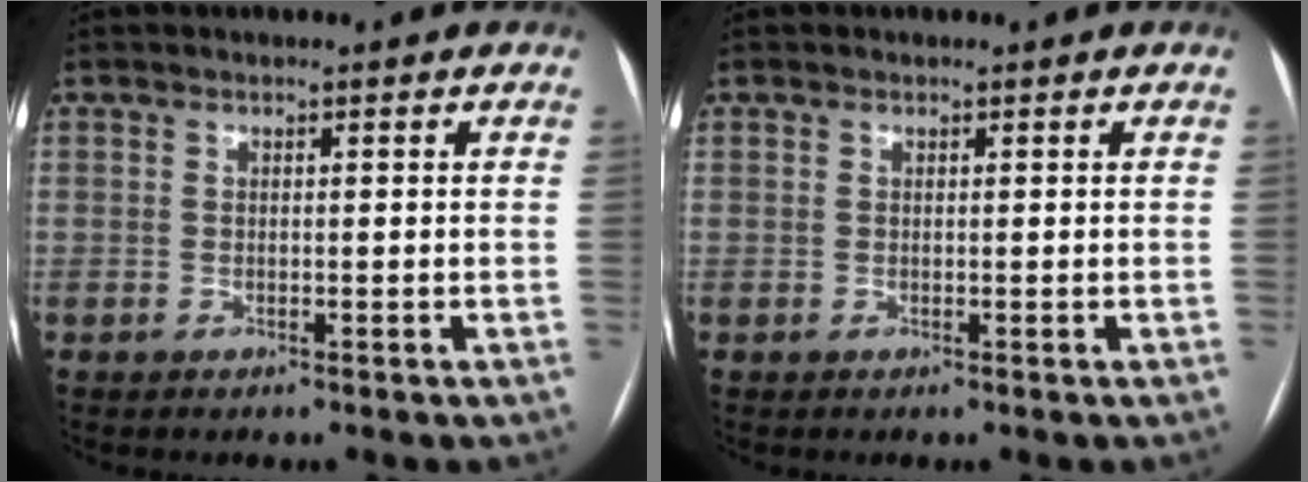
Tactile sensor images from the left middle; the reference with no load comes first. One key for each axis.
{"total": 0.0}